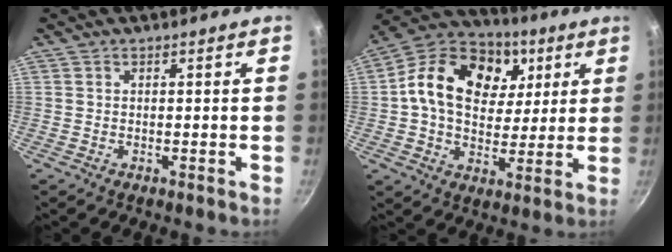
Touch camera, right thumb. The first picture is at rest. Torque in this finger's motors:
{"motor_torque": [1.19, 2.24, 0.95, -0.34, 0.14]}